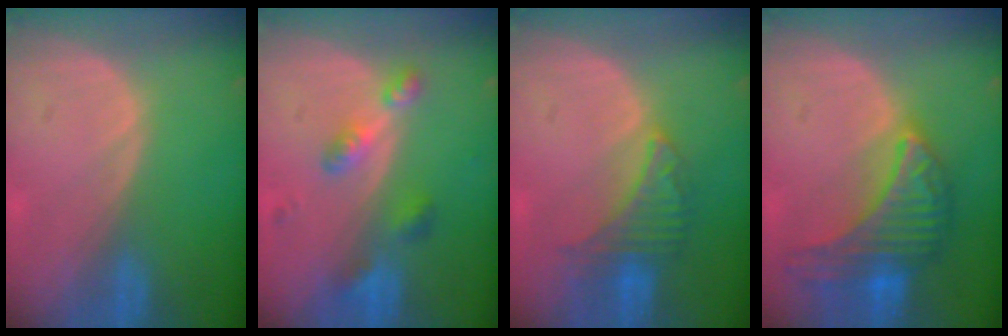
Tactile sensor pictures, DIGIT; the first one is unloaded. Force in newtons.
{"total": 5.5, "press": 4.8, "slide": 2.6}
{"total": 5.5, "press": 5.5, "slide": 0.4}
{"total": 9.5, "press": 9.5, "slide": 0.5}